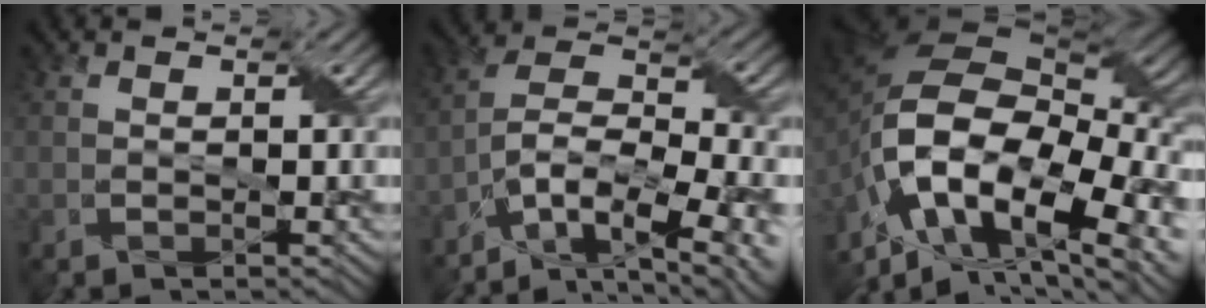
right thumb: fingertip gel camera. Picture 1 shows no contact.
{"total": 13.9, "force": [-7.8, 6.0, 9.9], "torque": [-0.192, -0.012, -0.140]}
{"total": 17.9, "force": [-6.1, 10.0, 13.5], "torque": [-0.283, -0.019, -0.106]}